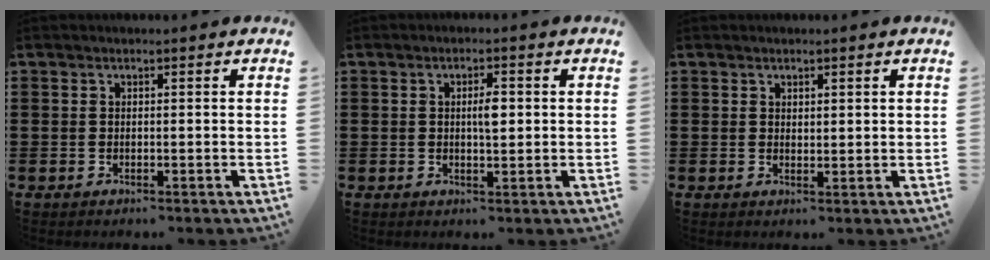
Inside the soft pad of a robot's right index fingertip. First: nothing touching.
{"total": 3.1, "force": [0.3, 0.9, 2.9], "torque": [-0.049, 0.000, 0.001]}
{"total": 1.0, "force": [0.9, 0.4, 0.2], "torque": [-0.005, 0.002, 0.016]}